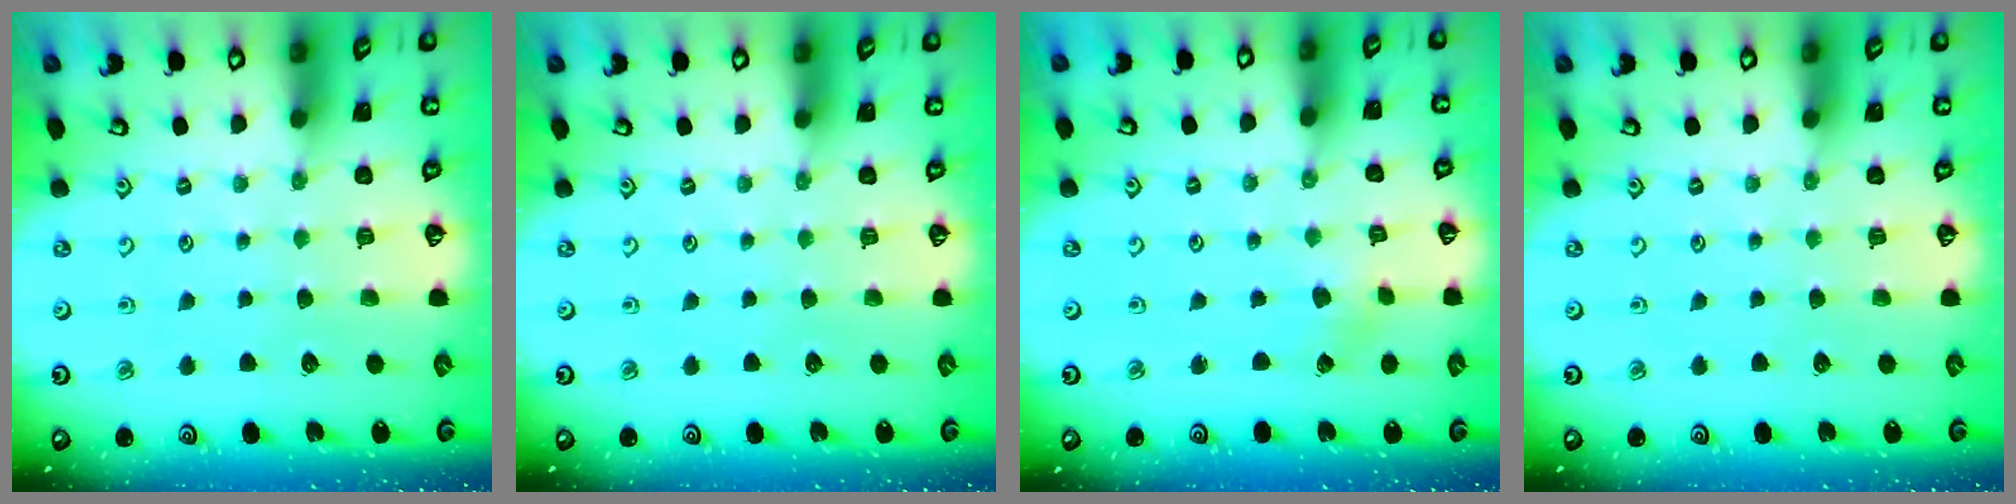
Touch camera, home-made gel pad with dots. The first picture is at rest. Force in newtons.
{"total": 0.0}
{"total": 1.5, "press": 1.4, "slide": 0.2}
{"total": 0.0}